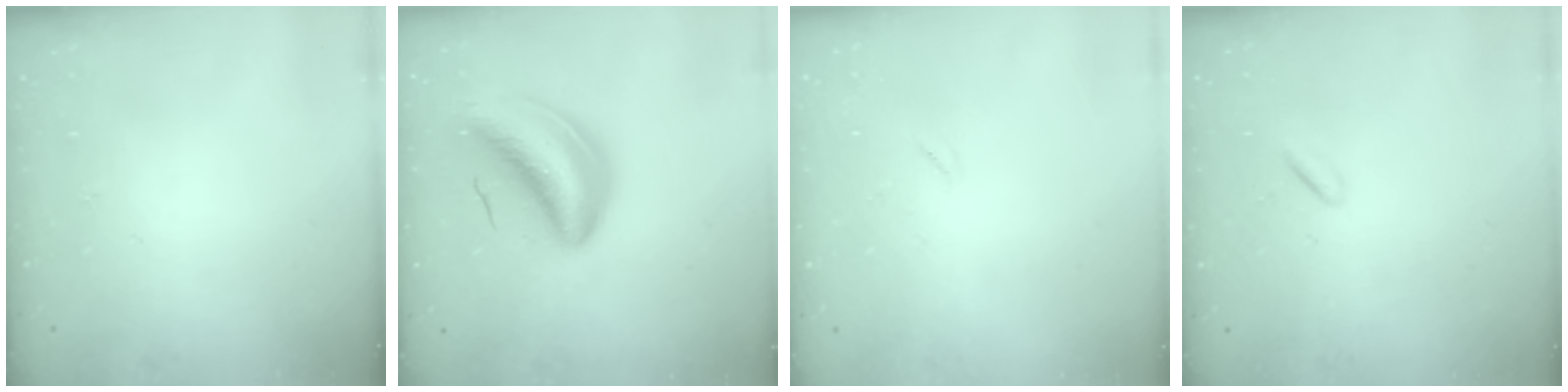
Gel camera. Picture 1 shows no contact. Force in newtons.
{"total": 9.8, "press": 9.4, "slide": 2.6}
{"total": 1.6, "press": 1.6, "slide": 0.1}
{"total": 0.0}